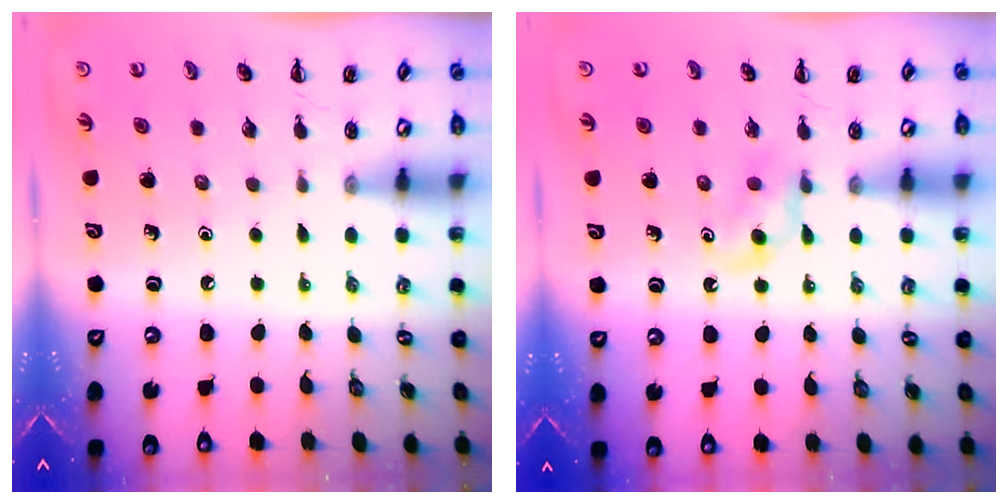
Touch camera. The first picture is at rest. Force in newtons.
{"total": 3.8, "press": 3.5, "slide": 1.6}